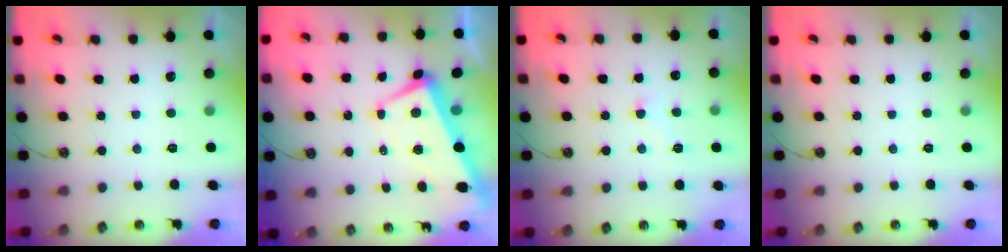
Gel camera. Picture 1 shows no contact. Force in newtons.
{"total": 2.0, "press": 1.6, "slide": 1.2}
{"total": 1.6, "press": 1.5, "slide": 0.6}
{"total": 0.0}